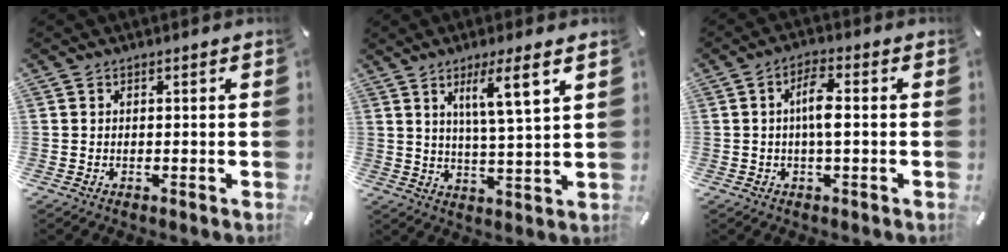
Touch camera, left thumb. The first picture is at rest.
{"total": 9.1, "force": [5.0, 0.5, 7.6], "torque": [-0.137, -0.017, 0.077]}
{"total": 5.7, "force": [-0.1, 1.5, 5.5], "torque": [-0.110, 0.006, -0.006]}